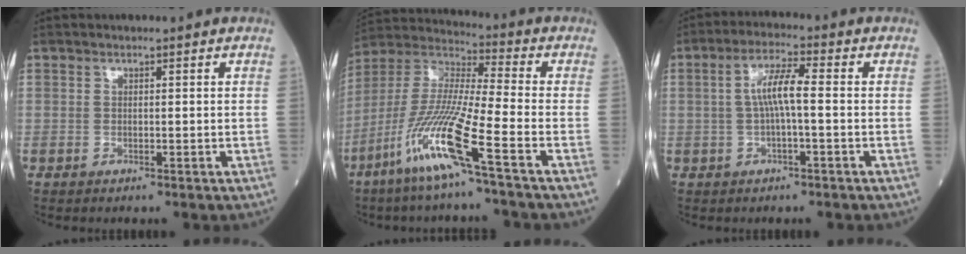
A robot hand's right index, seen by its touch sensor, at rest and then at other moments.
{"total": 14.0, "force": [-7.3, -0.8, 11.9], "torque": [-0.255, -0.026, -0.151]}
{"total": 5.5, "force": [-0.1, 0.7, 5.5], "torque": [-0.107, 0.016, -0.003]}